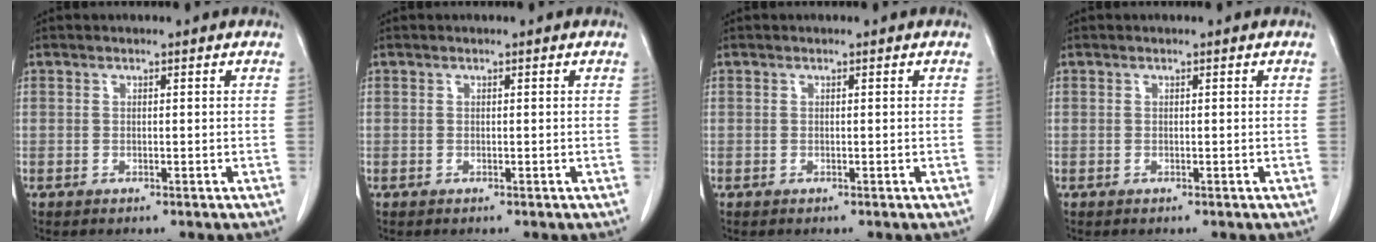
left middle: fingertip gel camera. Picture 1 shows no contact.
{"total": 0.0}
{"total": 0.0}
{"total": 0.0}